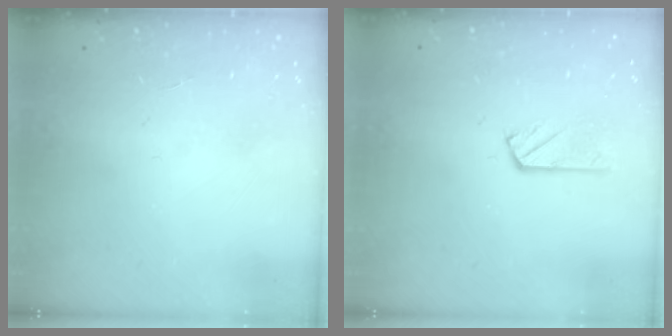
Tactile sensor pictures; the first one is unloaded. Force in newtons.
{"total": 3.5, "press": 3.4, "slide": 0.4}